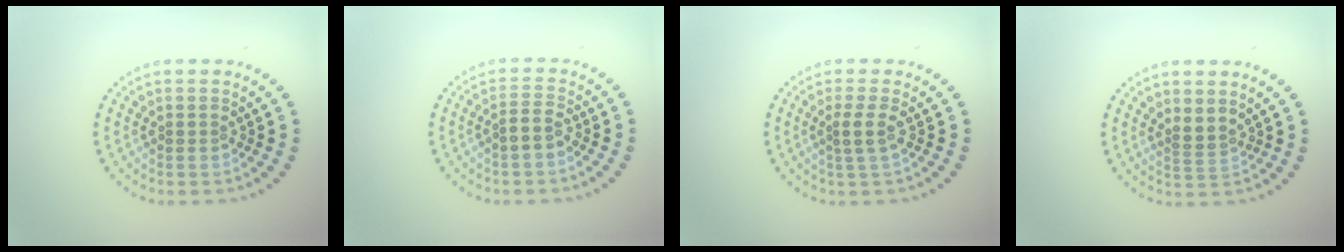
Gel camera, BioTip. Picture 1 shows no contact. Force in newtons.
{"total": 1.6, "press": 1.3, "slide": 0.9}
{"total": 1.7, "press": 1.2, "slide": 1.2}
{"total": 1.6, "press": 1.3, "slide": 1.0}